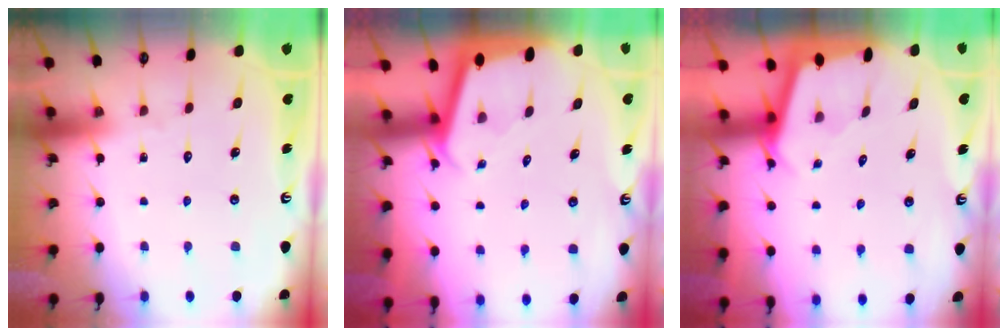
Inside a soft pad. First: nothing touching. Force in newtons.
{"total": 1.8, "press": 1.8, "slide": 0.1}
{"total": 1.8, "press": 1.8, "slide": 0.2}